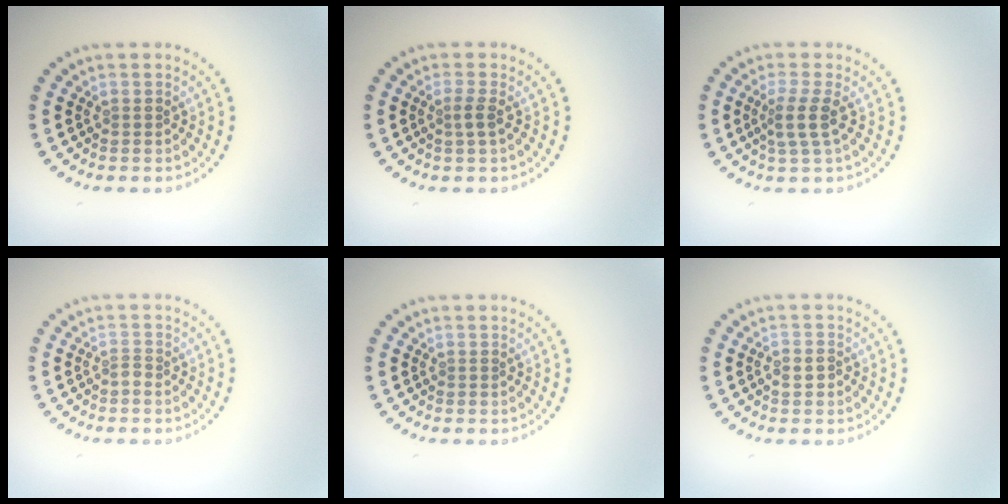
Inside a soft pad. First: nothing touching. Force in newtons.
{"total": 1.2, "press": 0.9, "slide": 0.8}
{"total": 2.3, "press": 1.8, "slide": 1.4}
{"total": 1.0, "press": 0.6, "slide": 0.8}
{"total": 0.0}
{"total": 1.6, "press": 1.4, "slide": 0.6}